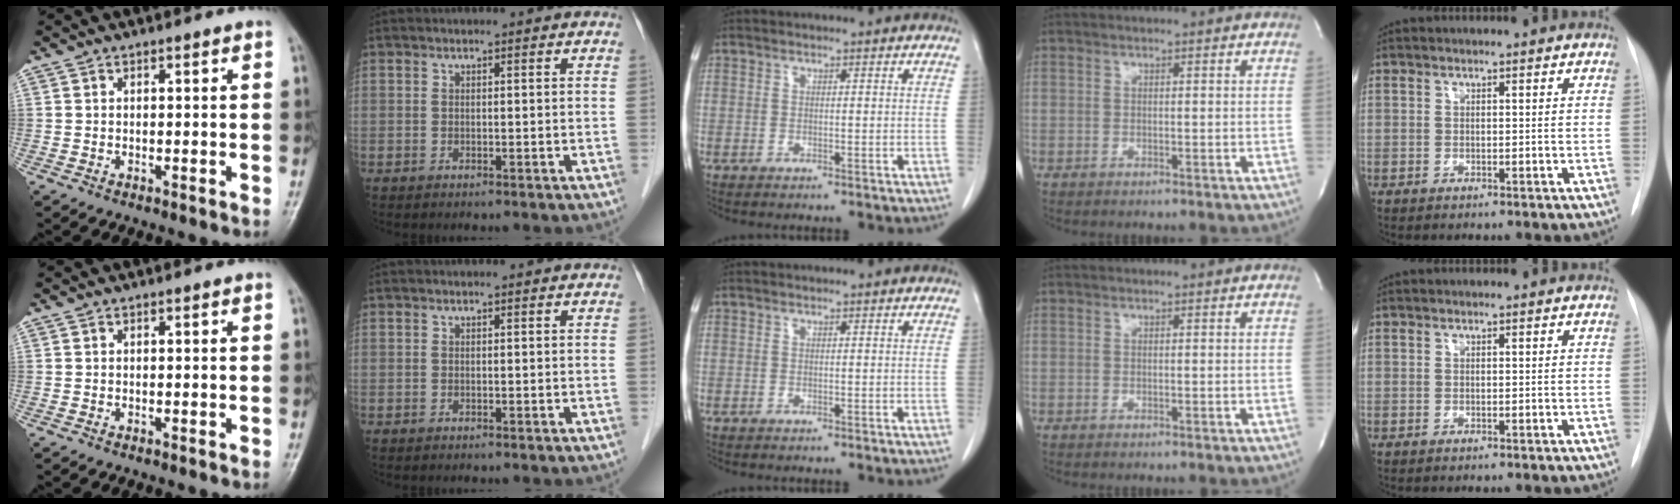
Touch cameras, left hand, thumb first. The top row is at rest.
{}